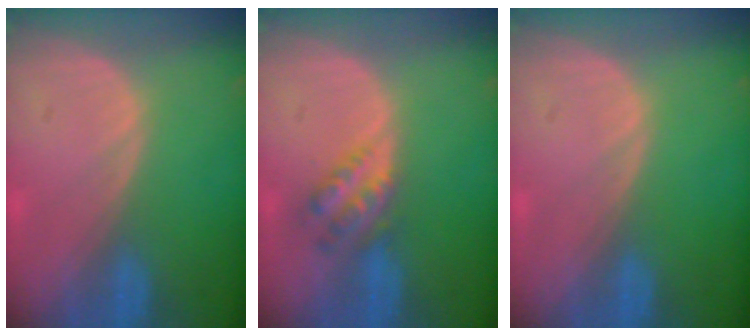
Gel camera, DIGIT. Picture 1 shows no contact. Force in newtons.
{"total": 4.5, "press": 4.0, "slide": 2.0}
{"total": 0.0}